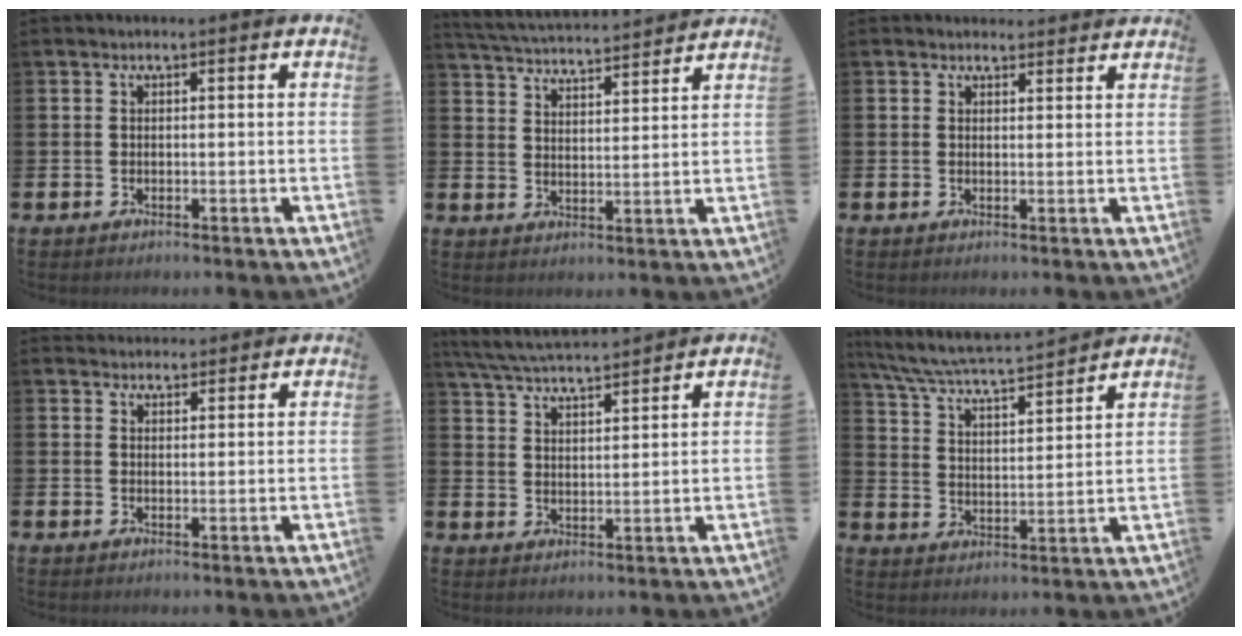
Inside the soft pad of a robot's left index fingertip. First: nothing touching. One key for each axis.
{"total": 4.4, "fx": 4.4, "fy": 0.2, "fz": 0.3, "tx": -0.032, "ty": -0.034, "tz": 0.077}
{"total": 1.8, "fx": 1.7, "fy": 0.6, "fz": -0.1, "tx": 0.005, "ty": -0.005, "tz": 0.030}
{"total": 2.5, "fx": 2.4, "fy": 0.7, "fz": -0.2, "tx": 0.006, "ty": -0.010, "tz": 0.042}
{"total": 5.5, "fx": 5.4, "fy": 0.2, "fz": 1.2, "tx": -0.050, "ty": -0.029, "tz": 0.096}
{"total": 6.2, "fx": 6.0, "fy": 0.3, "fz": 1.7, "tx": -0.068, "ty": -0.045, "tz": 0.100}